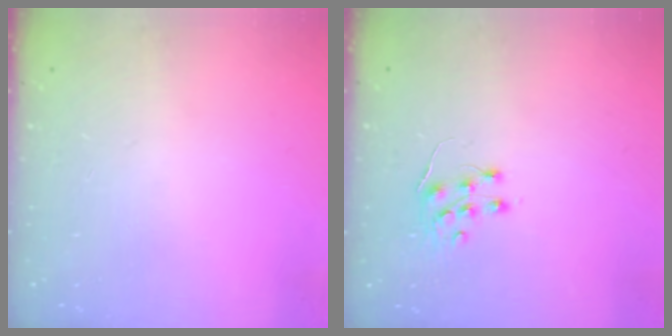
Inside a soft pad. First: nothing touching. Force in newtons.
{"total": 7.1, "press": 7.1, "slide": 0.6}